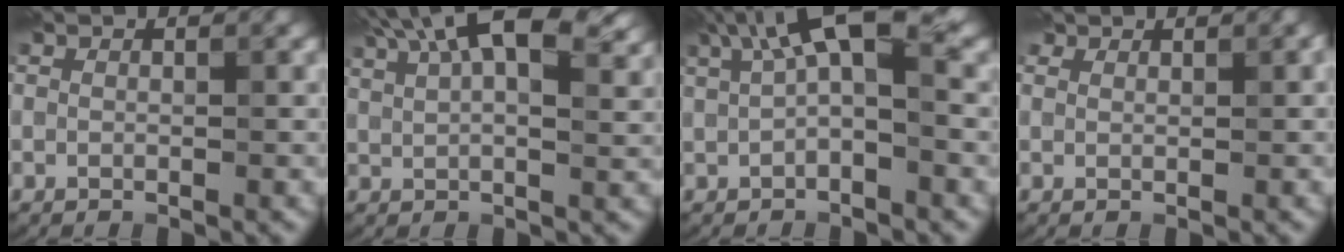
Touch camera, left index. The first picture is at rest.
{"total": 12.7, "force": [7.0, 5.6, 9.0], "torque": [-0.143, 0.033, 0.092]}
{"total": 6.0, "force": [2.1, 2.0, 5.2], "torque": [-0.085, 0.011, 0.026]}
{"total": 1.3, "force": [1.2, 0.5, 0.3], "torque": [-0.007, -0.001, 0.016]}